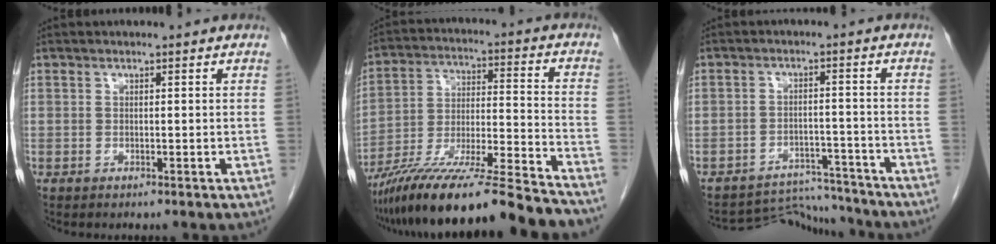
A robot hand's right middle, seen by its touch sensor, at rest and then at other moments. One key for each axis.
{"total": 22.6, "fx": -19.2, "fy": -0.4, "fz": 11.9, "tx": -0.195, "ty": -0.024, "tz": -0.324}
{"total": 8.3, "fx": -8.0, "fy": 1.4, "fz": -1.4, "tx": 0.023, "ty": 0.018, "tz": -0.118}